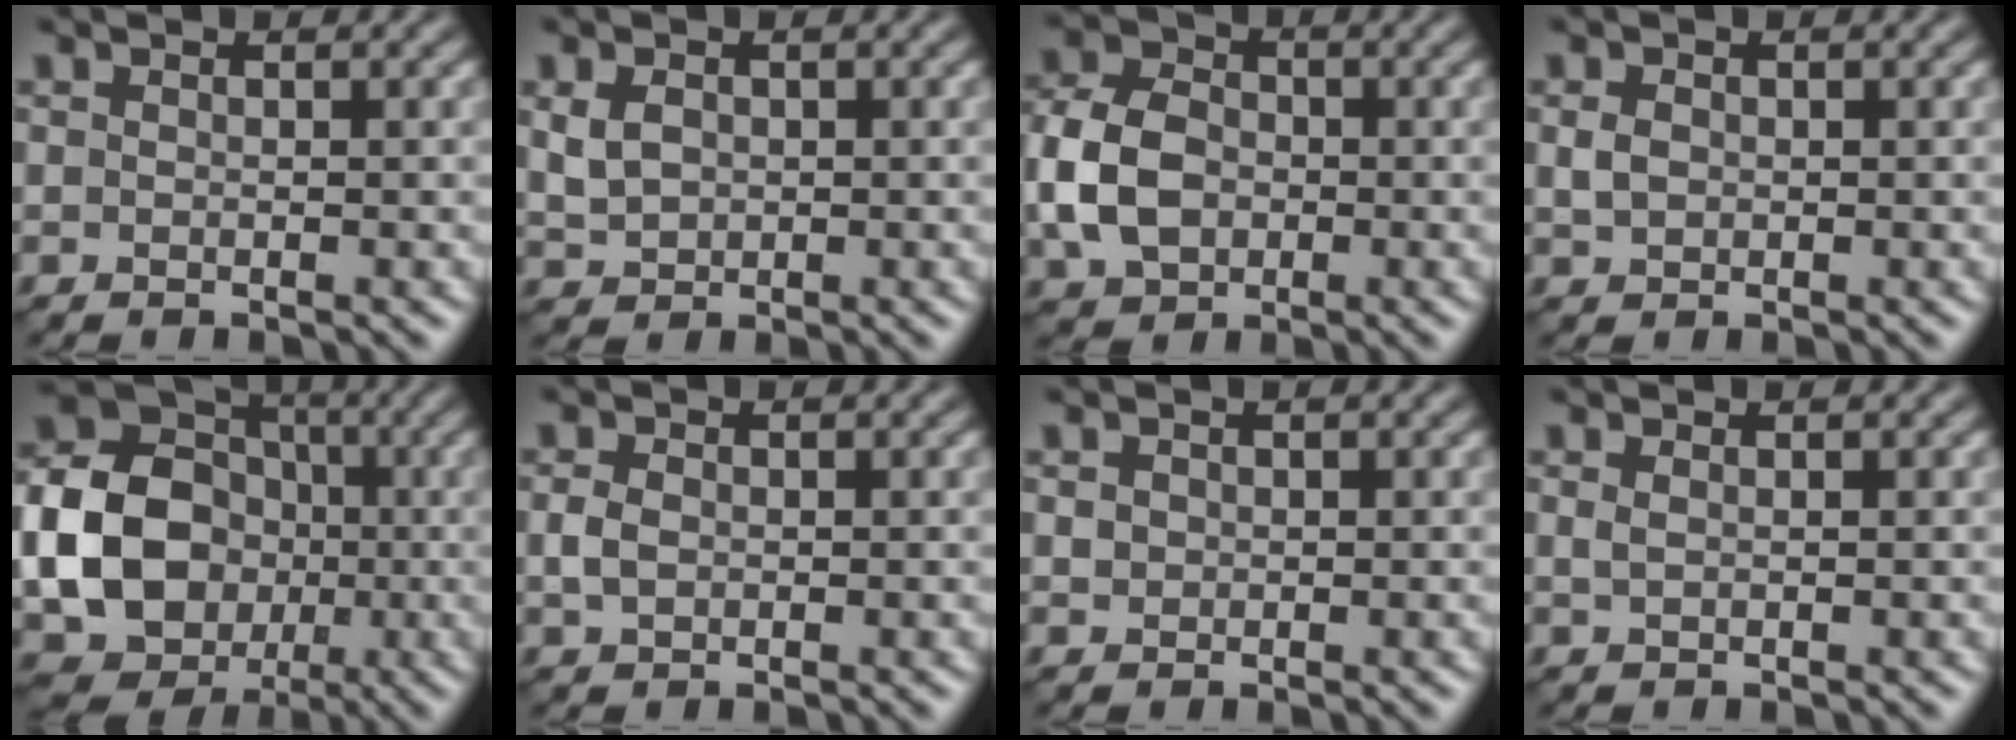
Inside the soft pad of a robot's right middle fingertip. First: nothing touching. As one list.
[{"total": 2.2, "force": [0.4, 1.7, 1.2], "torque": [-0.033, 0.001, 0.010]}, {"total": 7.0, "force": [-1.3, 5.1, 4.5], "torque": [-0.107, 0.007, -0.037]}, {"total": 1.3, "force": [0.1, 1.0, 0.8], "torque": [-0.019, 0.003, 0.002]}, {"total": 12.4, "force": [-1.6, 10.4, 6.5], "torque": [-0.119, -0.018, -0.039]}, {"total": 1.5, "force": [0.0, 1.2, 1.0], "torque": [-0.025, 0.002, -0.001]}, {"total": 0.6, "force": [0.1, 0.6, 0.2], "torque": [0.000, 0.000, 0.003]}, {"total": 0.6, "force": [0.3, 0.2, 0.5], "torque": [-0.015, 0.001, 0.007]}]